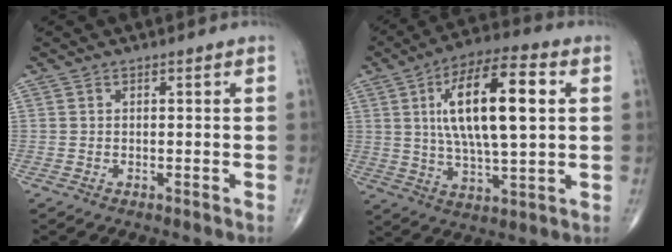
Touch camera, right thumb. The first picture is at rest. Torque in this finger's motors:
{"motor_torque": [-1.17, 2.54, 1.56, 0.39, 0.23]}